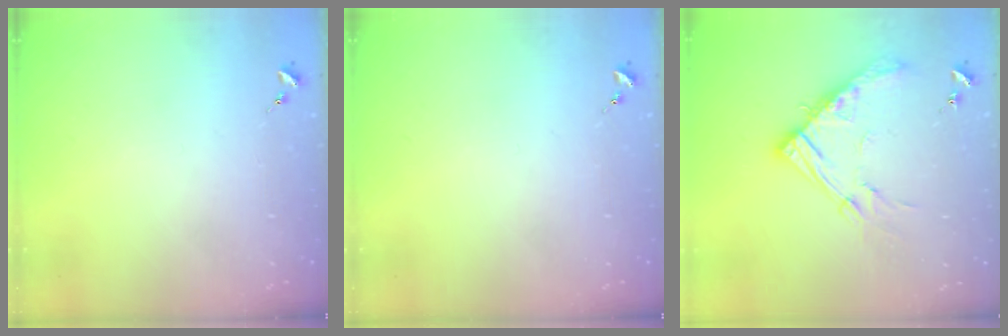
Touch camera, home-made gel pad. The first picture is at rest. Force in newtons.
{"total": 0.0}
{"total": 15.1, "press": 15.1, "slide": 1.5}